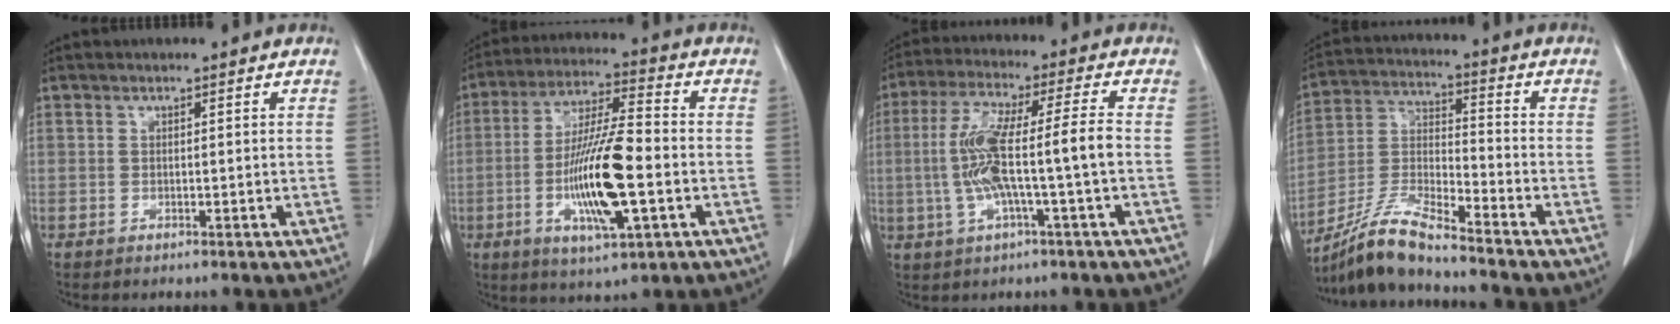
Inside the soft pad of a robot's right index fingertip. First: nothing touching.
{"total": 14.6, "force": [-3.2, 2.2, 14.1], "torque": [-0.267, -0.006, -0.056]}
{"total": 11.0, "force": [-1.3, 0.3, 10.9], "torque": [-0.217, 0.021, -0.026]}
{"total": 10.0, "force": [-9.1, -0.3, 4.2], "torque": [-0.092, -0.010, -0.178]}